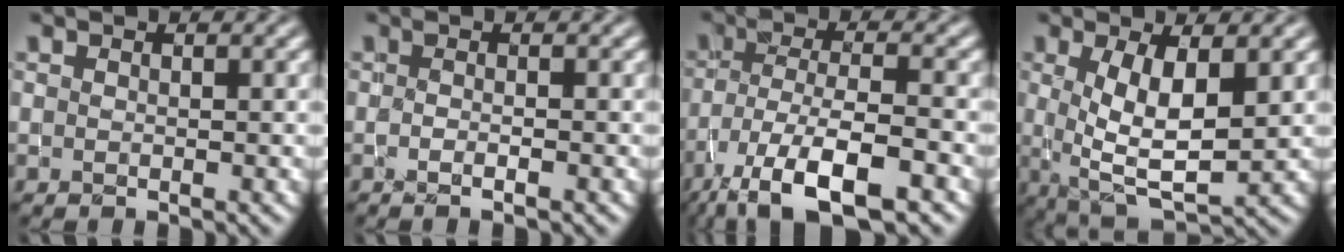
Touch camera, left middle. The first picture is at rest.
{"total": 1.1, "force": [-0.5, 0.3, 1.0], "torque": [-0.013, -0.007, -0.009]}
{"total": 9.7, "force": [-6.2, 2.8, 6.9], "torque": [-0.129, -0.007, -0.113]}
{"total": 6.5, "force": [0.8, 2.5, 5.9], "torque": [-0.116, -0.009, 0.017]}